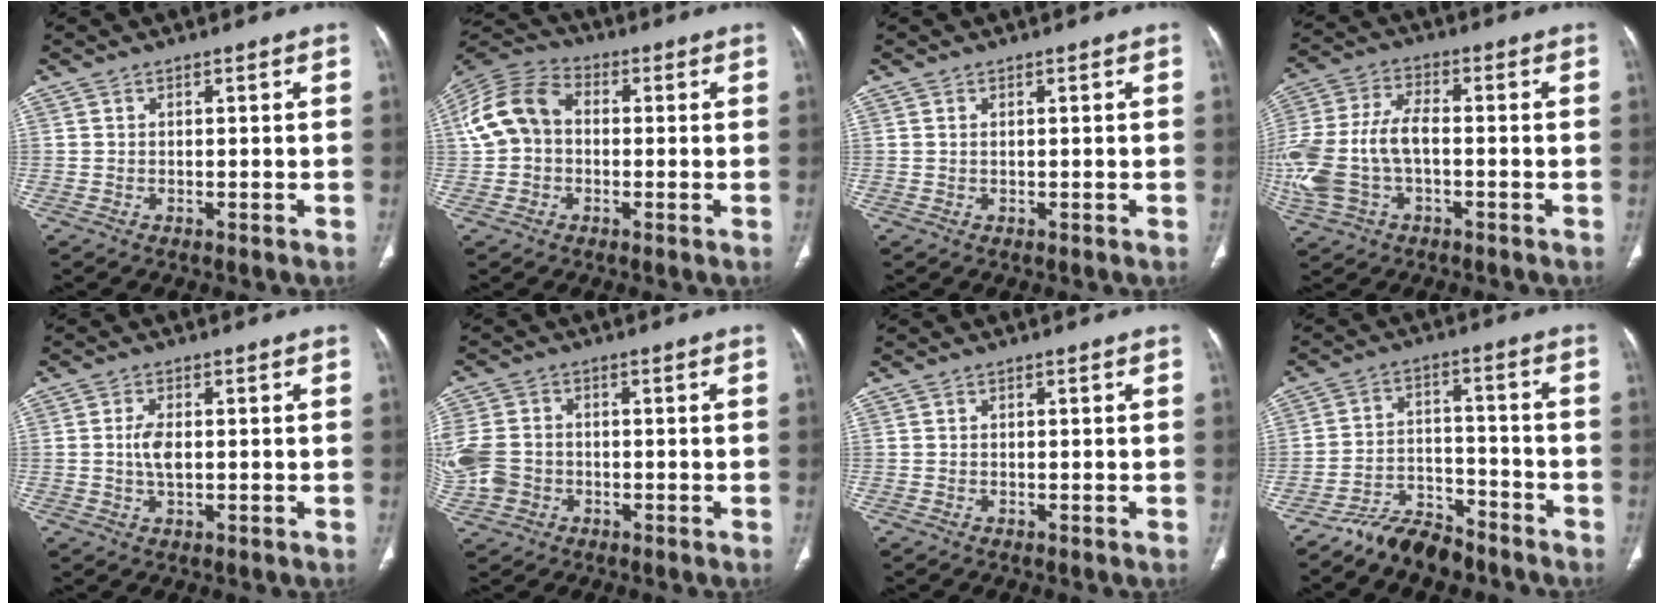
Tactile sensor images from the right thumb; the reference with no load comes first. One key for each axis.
{"total": 11.3, "fx": 0.4, "fy": 8.6, "fz": 7.3, "tx": -0.141, "ty": 0.034, "tz": -0.005}
{"total": 0.0}
{"total": 15.2, "fx": -2.5, "fy": 8.7, "fz": 12.2, "tx": -0.290, "ty": 0.020, "tz": -0.041}
{"total": 3.6, "fx": 0.1, "fy": 1.9, "fz": 3.1, "tx": -0.065, "ty": 0.003, "tz": 0.003}
{"total": 9.4, "fx": -1.7, "fy": 7.8, "fz": 4.9, "tx": -0.120, "ty": 0.014, "tz": -0.026}
{"total": 0.0}
{"total": 8.4, "fx": -7.2, "fy": 3.5, "fz": 2.5, "tx": -0.030, "ty": 0.059, "tz": -0.131}